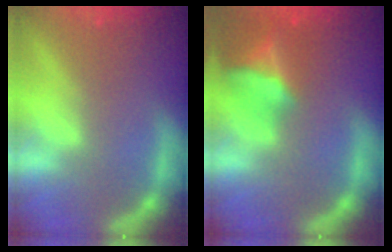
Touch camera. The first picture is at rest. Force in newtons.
{"total": 7.5}